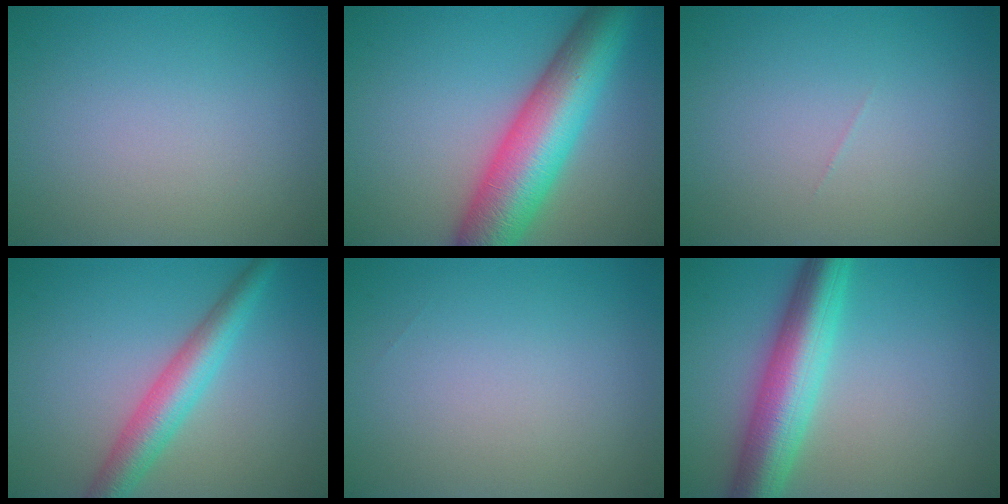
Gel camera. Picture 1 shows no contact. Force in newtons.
{"total": 10.6, "press": 10.6, "slide": 0.4}
{"total": 0.0}
{"total": 4.5, "press": 4.5, "slide": 0.1}
{"total": 0.0}
{"total": 7.5, "press": 7.5, "slide": 0.2}